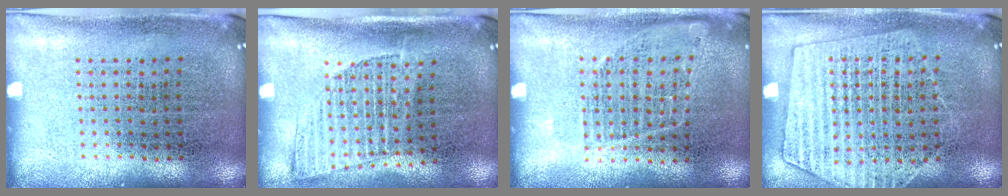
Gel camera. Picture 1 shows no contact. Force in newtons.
{"total": 1.3, "press": 1.0, "slide": 0.8}
{"total": 0.9, "press": 0.9, "slide": 0.3}
{"total": 1.4, "press": 1.4, "slide": 0.3}